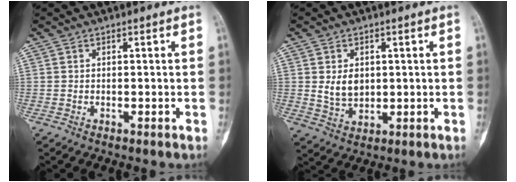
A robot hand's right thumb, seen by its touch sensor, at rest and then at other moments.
{"total": 5.3, "force": [0.9, 3.8, 3.5], "torque": [-0.046, -0.011, 0.026]}